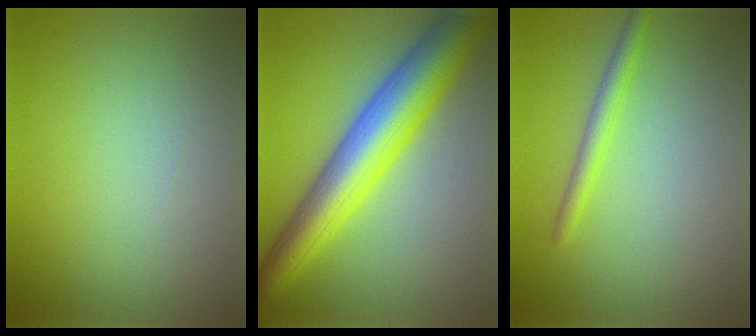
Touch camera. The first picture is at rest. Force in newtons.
{"total": 8.4, "press": 8.4, "slide": 0.1}
{"total": 1.7, "press": 1.7, "slide": 0.1}